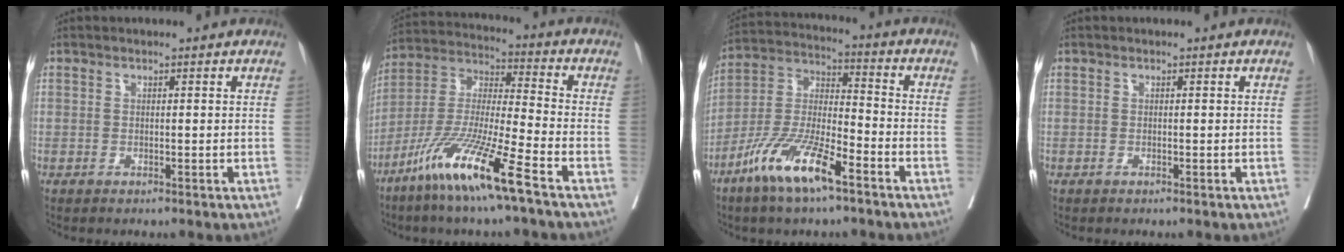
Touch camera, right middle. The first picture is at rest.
{"total": 14.9, "force": [-9.0, -0.4, 11.9], "torque": [-0.246, -0.038, -0.180]}
{"total": 13.0, "force": [-7.9, 2.5, 10.0], "torque": [-0.210, -0.015, -0.154]}
{"total": 0.0}